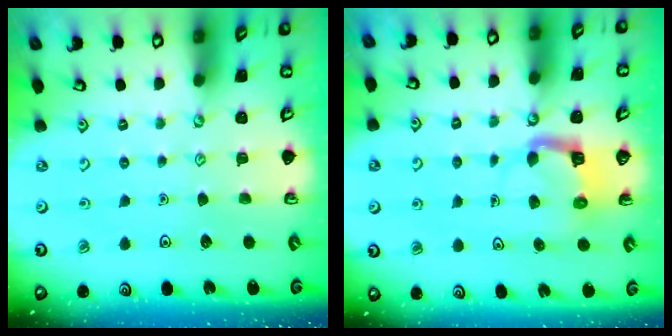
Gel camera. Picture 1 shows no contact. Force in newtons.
{"total": 5.0, "press": 5.0, "slide": 0.4}